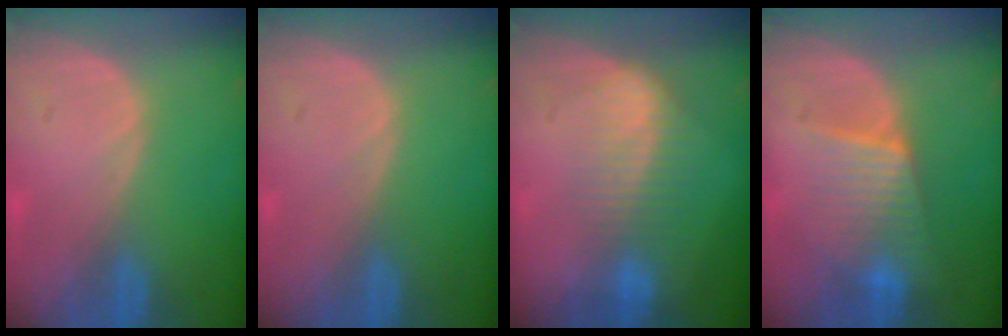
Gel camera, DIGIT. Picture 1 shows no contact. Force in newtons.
{"total": 0.0}
{"total": 7.3, "press": 6.2, "slide": 3.8}
{"total": 6.4, "press": 6.3, "slide": 1.0}